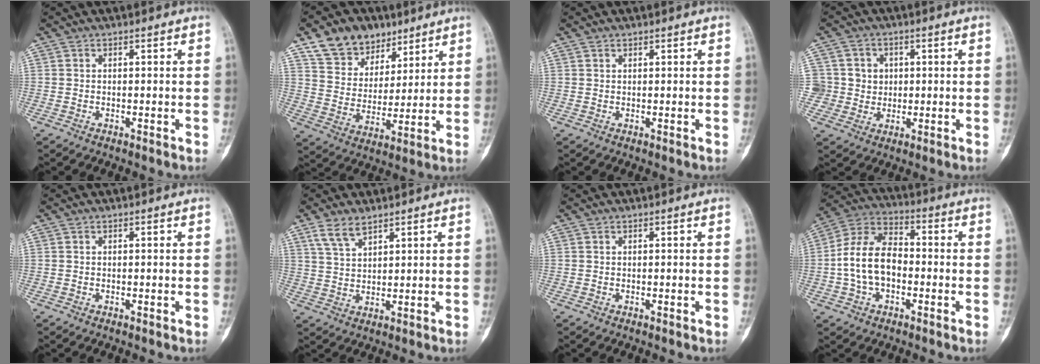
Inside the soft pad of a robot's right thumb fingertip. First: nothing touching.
{"total": 13.4, "force": [9.0, 8.9, 4.3], "torque": [-0.036, -0.038, 0.165]}
{"total": 0.6, "force": [0.5, 0.3, 0.1], "torque": [-0.003, -0.003, 0.008]}
{"total": 7.2, "force": [1.1, 7.1, 0.7], "torque": [0.029, 0.011, 0.019]}
{"total": 0.0}
{"total": 5.0, "force": [3.6, 2.2, 2.8], "torque": [-0.053, -0.014, 0.077]}
{"total": 0.0}
{"total": 12.6, "force": [-1.5, 8.2, 9.4], "torque": [-0.170, 0.039, -0.038]}